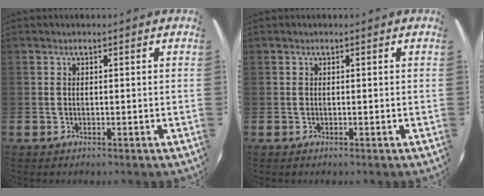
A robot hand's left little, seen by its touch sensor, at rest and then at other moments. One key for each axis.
{"total": 0.0}